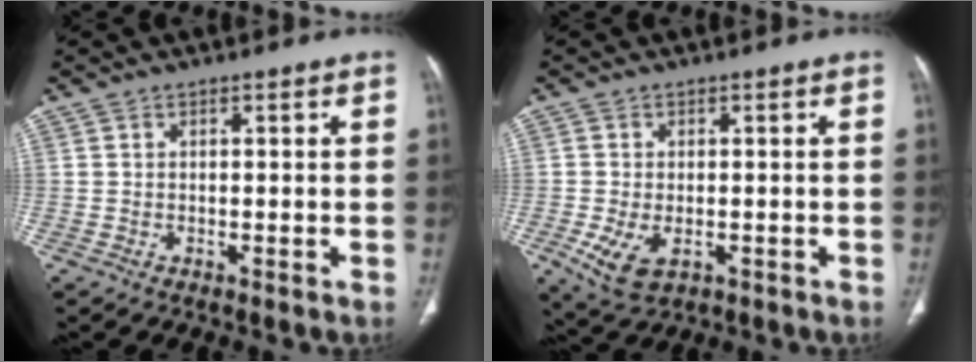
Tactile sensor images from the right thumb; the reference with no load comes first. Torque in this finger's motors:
{"motor_torque": [0.59, 1.15, -0.09, -0.08, 0.17]}